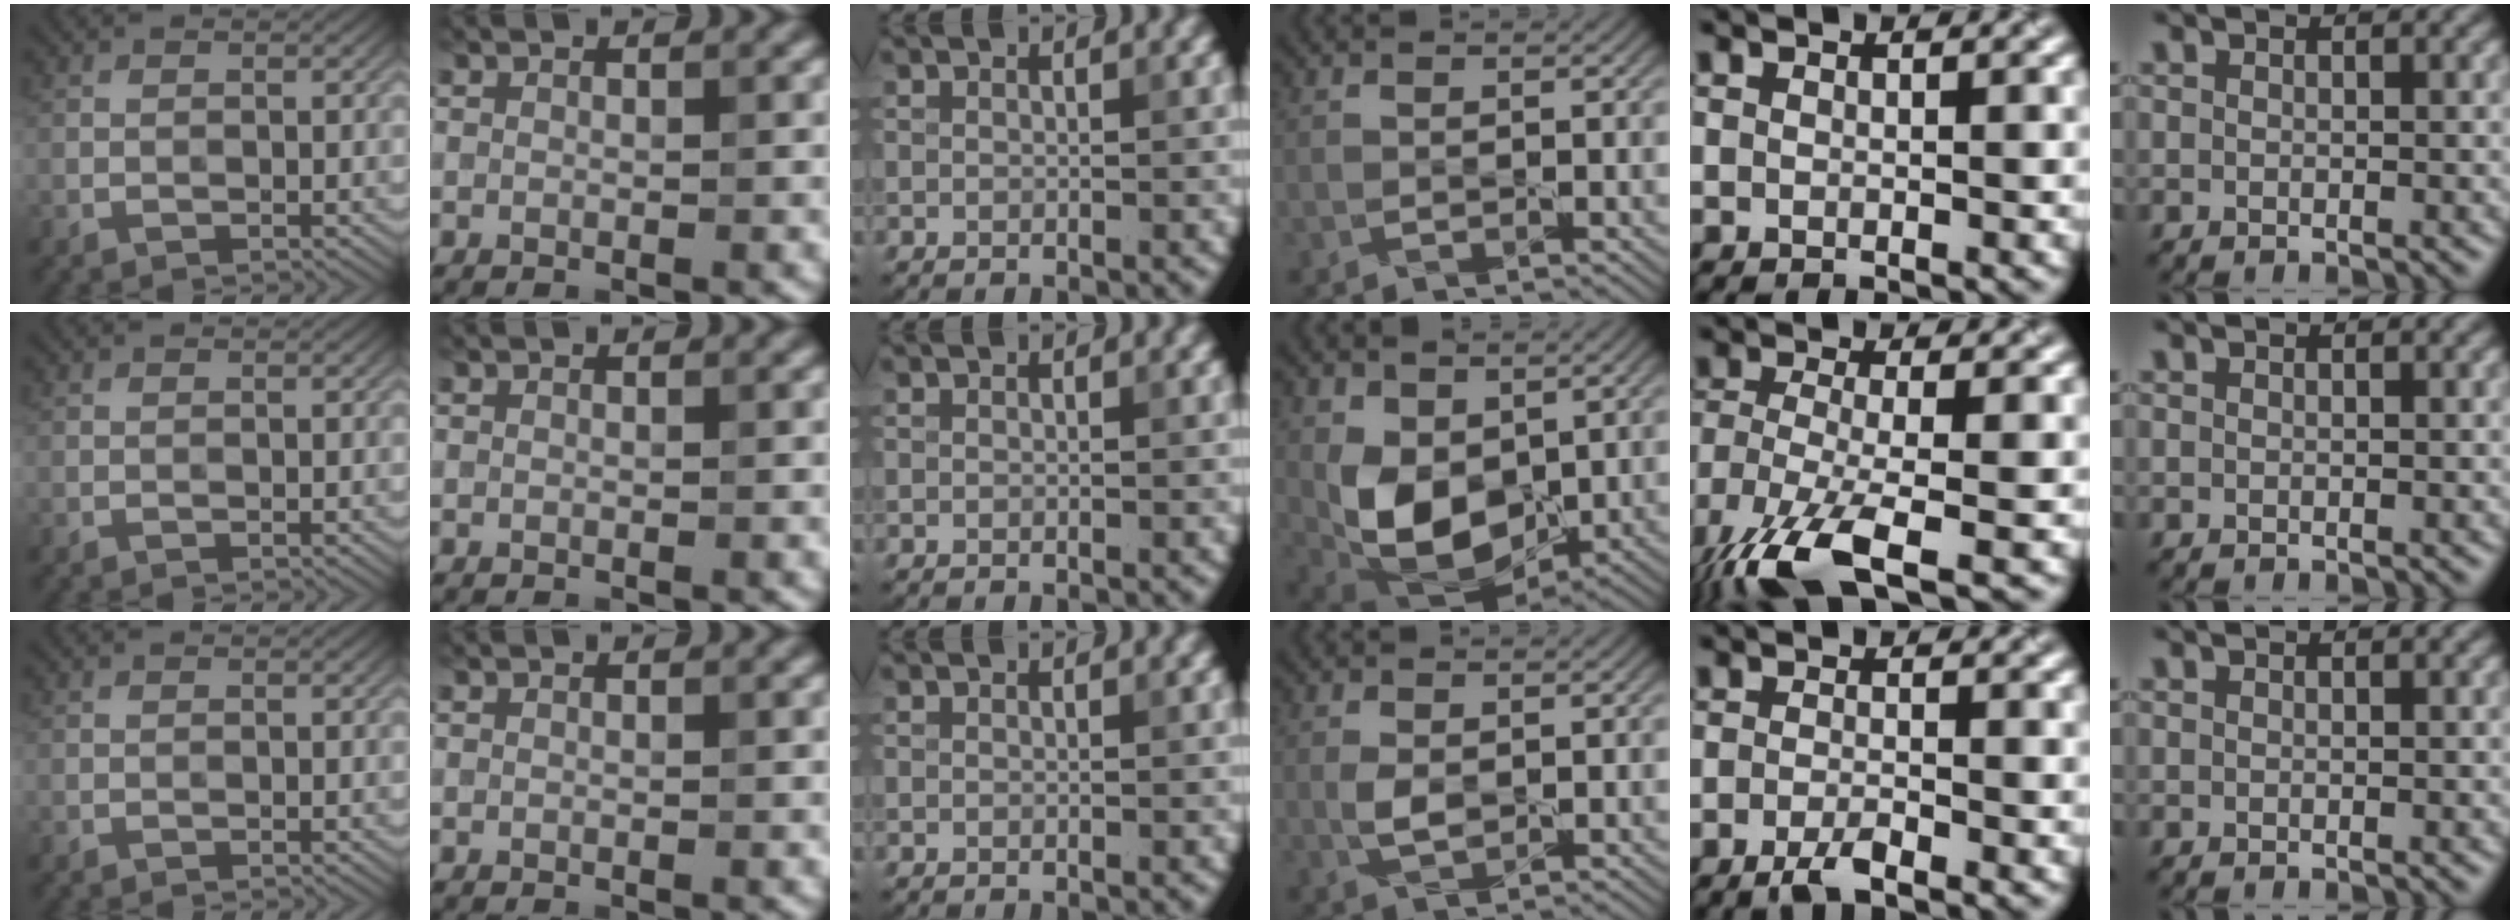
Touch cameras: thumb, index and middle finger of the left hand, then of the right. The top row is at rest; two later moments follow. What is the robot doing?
{"motion": "squeeze", "object": "tweezer"}